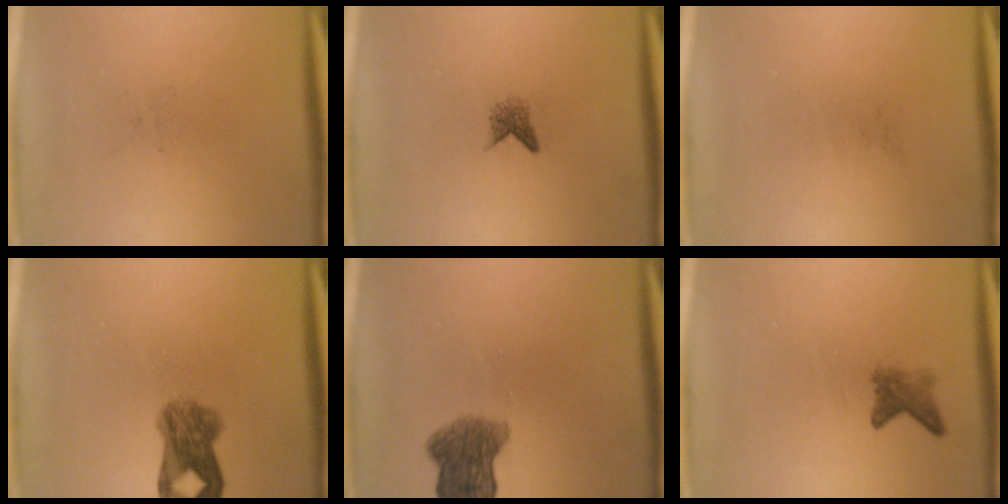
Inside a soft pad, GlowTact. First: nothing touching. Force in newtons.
{"total": 1.6}
{"total": 0.0}
{"total": 5.2}
{"total": 6.4}
{"total": 2.3}